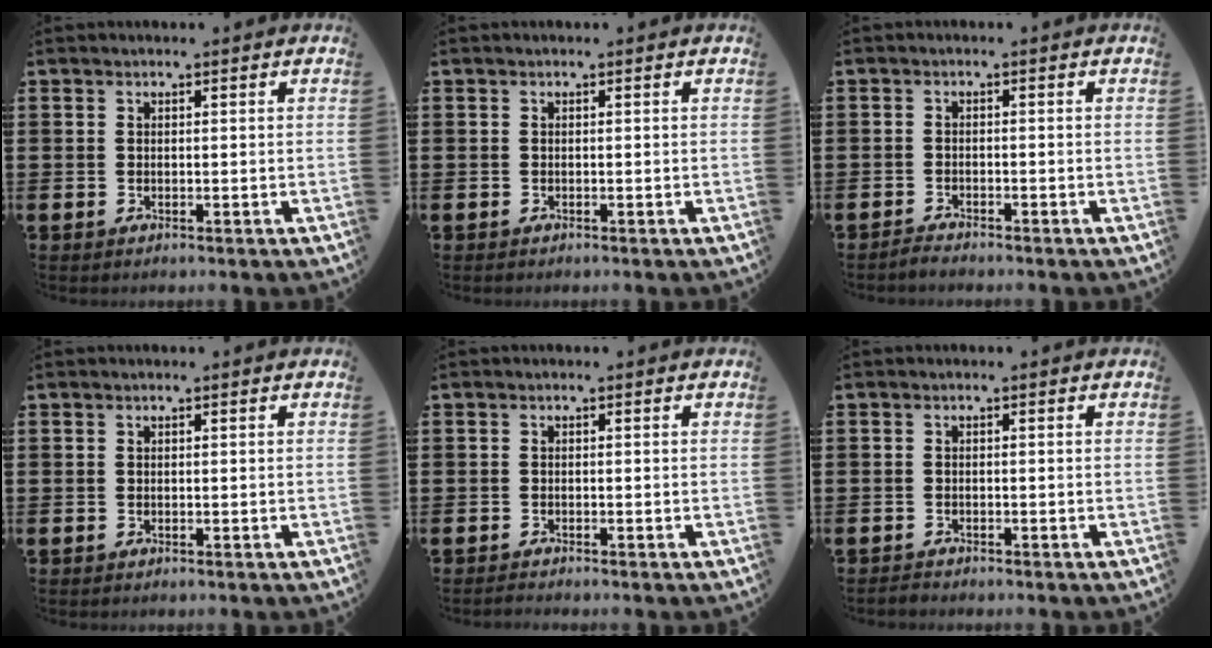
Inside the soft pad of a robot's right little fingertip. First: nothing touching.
{"total": 0.0}
{"total": 1.2, "force": [-1.2, 0.0, 0.1], "torque": [-0.006, -0.001, -0.023]}
{"total": 0.0}
{"total": 0.5, "force": [-0.5, 0.0, 0.1], "torque": [-0.002, -0.002, -0.011]}
{"total": 0.7, "force": [-0.6, 0.2, 0.1], "torque": [-0.004, -0.001, -0.014]}